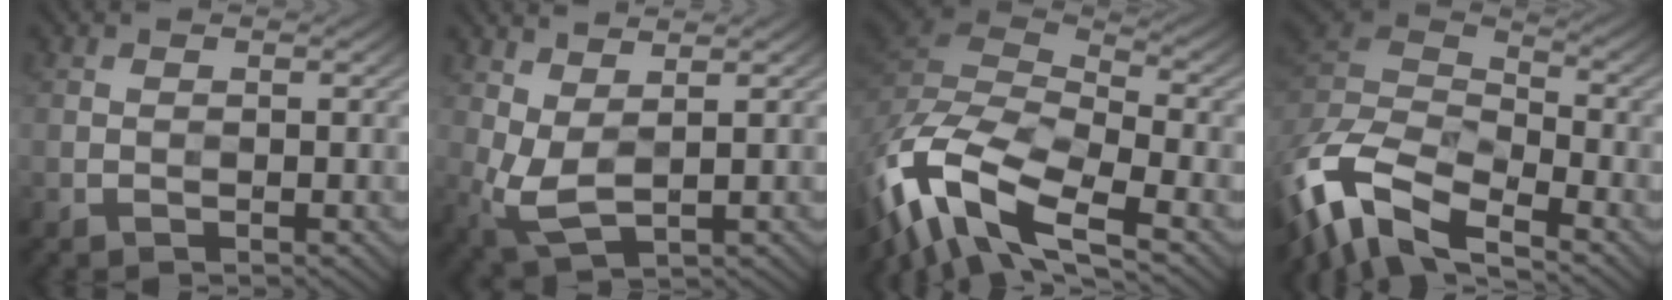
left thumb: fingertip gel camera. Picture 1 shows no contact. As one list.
[{"total": 4.8, "force": [1.5, 2.2, 4.0], "torque": [-0.109, -0.001, 0.031]}, {"total": 14.5, "force": [-8.8, 5.9, 9.9], "torque": [-0.241, -0.018, -0.161]}, {"total": 11.6, "force": [-7.5, 4.8, 7.5], "torque": [-0.173, -0.008, -0.148]}]